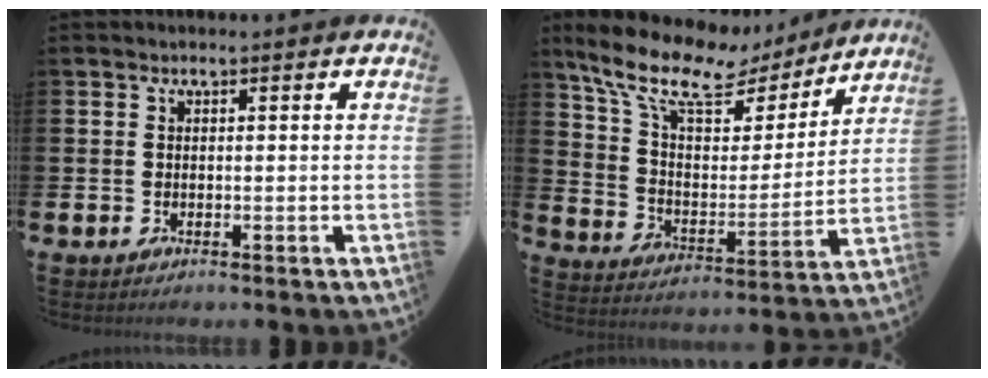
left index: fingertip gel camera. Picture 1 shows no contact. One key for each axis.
{"total": 12.5, "fx": 10.0, "fy": 4.8, "fz": 5.7, "tx": -0.147, "ty": -0.056, "tz": 0.171}